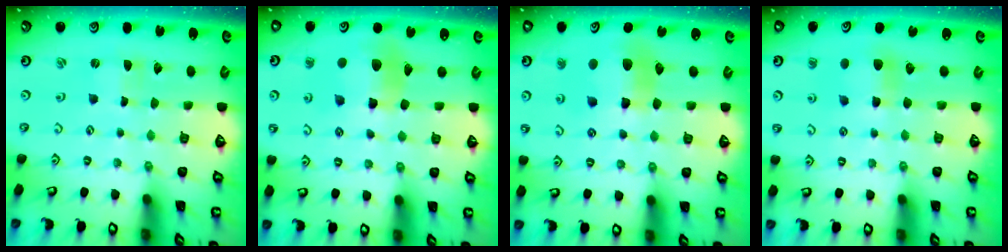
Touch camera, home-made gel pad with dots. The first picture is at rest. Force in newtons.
{"total": 10.6, "press": 10.5, "slide": 1.2}
{"total": 11.1, "press": 11.0, "slide": 1.6}
{"total": 6.6, "press": 6.5, "slide": 0.8}